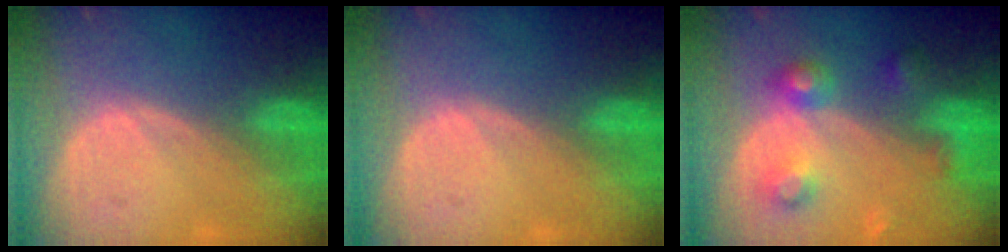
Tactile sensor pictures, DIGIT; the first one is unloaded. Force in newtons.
{"total": 0.0}
{"total": 5.9, "press": 5.8, "slide": 0.4}